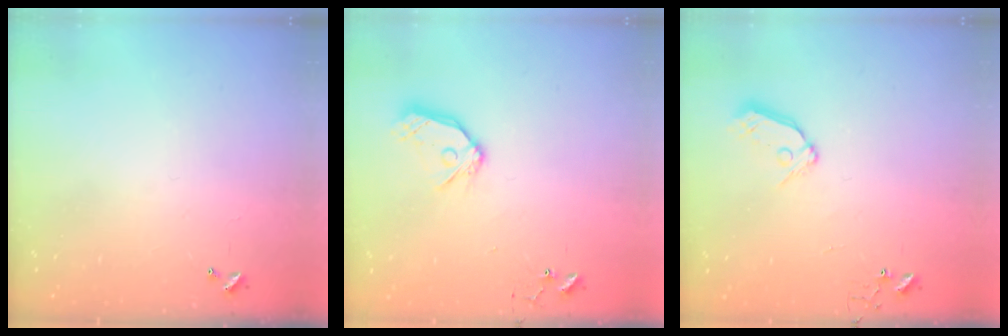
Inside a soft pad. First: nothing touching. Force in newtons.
{"total": 12.1, "press": 12.0, "slide": 1.3}
{"total": 8.4, "press": 8.4, "slide": 0.8}